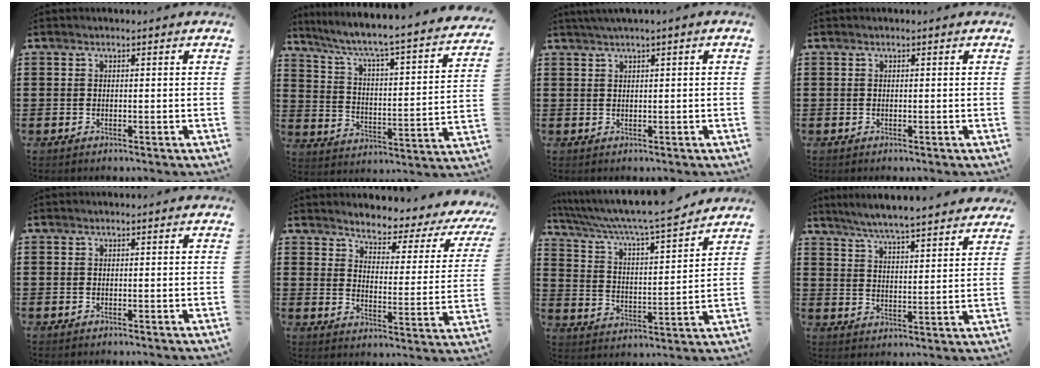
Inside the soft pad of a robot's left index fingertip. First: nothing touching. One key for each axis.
{"total": 4.5, "fx": 3.5, "fy": -0.1, "fz": 2.9, "tx": -0.074, "ty": -0.043, "tz": 0.046}
{"total": 1.2, "fx": 0.6, "fy": -0.2, "fz": 1.0, "tx": -0.018, "ty": -0.003, "tz": 0.012}
{"total": 0.0}
{"total": 0.0}
{"total": 3.1, "fx": 2.8, "fy": 0.7, "fz": 1.0, "tx": -0.033, "ty": -0.031, "tz": 0.035}
{"total": 7.3, "fx": 6.5, "fy": -0.1, "fz": 3.3, "tx": -0.092, "ty": -0.045, "tz": 0.105}
{"total": 5.4, "fx": 5.2, "fy": -0.6, "fz": 1.4, "tx": -0.050, "ty": -0.032, "tz": 0.089}